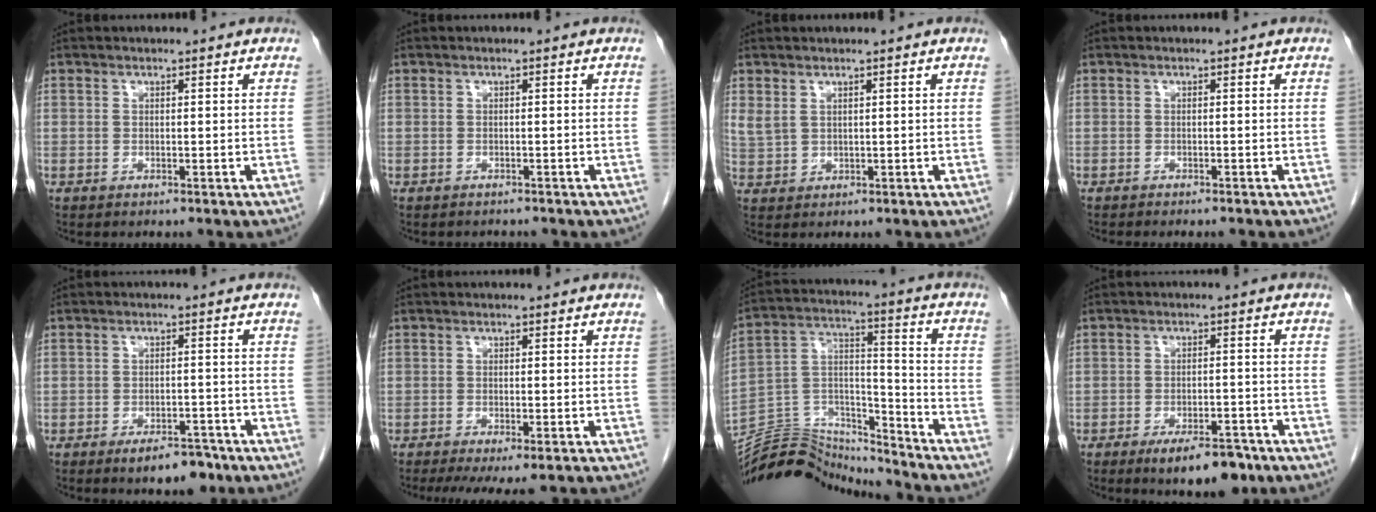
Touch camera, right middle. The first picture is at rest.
{"total": 2.0, "force": [-1.9, 0.6, 0.4], "torque": [-0.012, -0.003, -0.022]}
{"total": 2.4, "force": [1.4, 1.3, 1.4], "torque": [-0.038, 0.005, 0.042]}
{"total": 4.5, "force": [-4.0, 0.6, 1.9], "torque": [-0.024, -0.008, -0.050]}
{"total": 5.4, "force": [-3.9, 2.1, 3.2], "torque": [-0.044, 0.002, -0.052]}
{"total": 7.7, "force": [-5.8, 1.3, 4.9], "torque": [-0.065, -0.018, -0.085]}
{"total": 15.0, "force": [-14.9, 1.3, 0.5], "torque": [-0.009, 0.053, -0.263]}
{"total": 7.9, "force": [-5.5, 2.7, 5.1], "torque": [-0.070, -0.004, -0.079]}